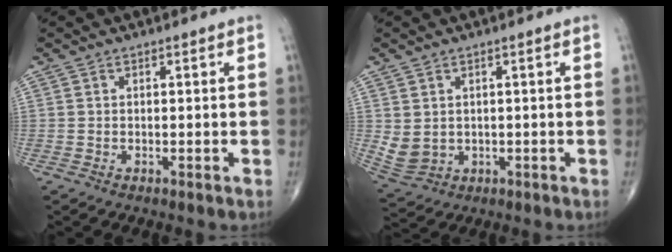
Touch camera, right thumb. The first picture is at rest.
{"total": 4.7, "force": [0.5, 4.0, 2.5], "torque": [-0.045, -0.008, 0.027]}